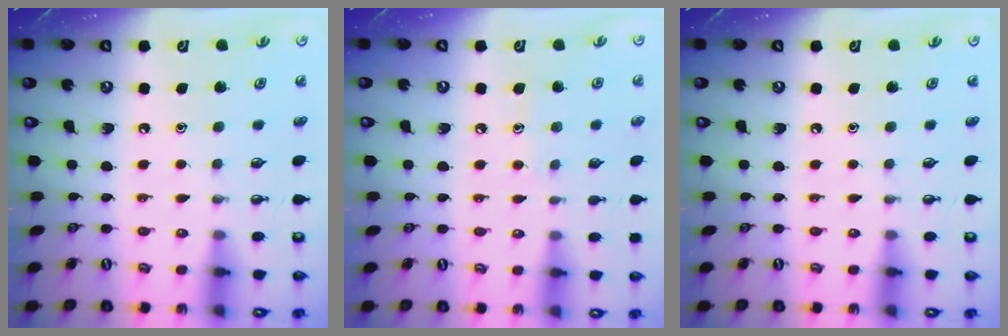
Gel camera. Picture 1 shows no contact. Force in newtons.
{"total": 5.4, "press": 5.4, "slide": 0.6}
{"total": 0.0}